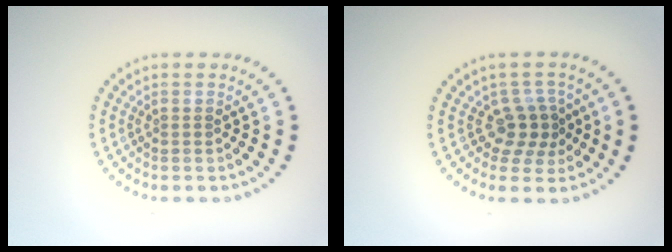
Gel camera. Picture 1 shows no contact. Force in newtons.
{"total": 2.7, "press": 2.1, "slide": 1.7}